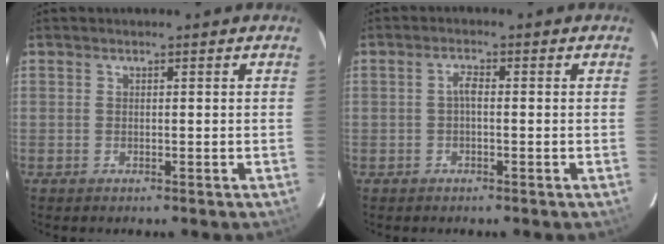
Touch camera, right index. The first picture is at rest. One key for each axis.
{"total": 1.7, "fx": -0.3, "fy": 0.6, "fz": 1.6, "tx": -0.032, "ty": 0.008, "tz": -0.008}